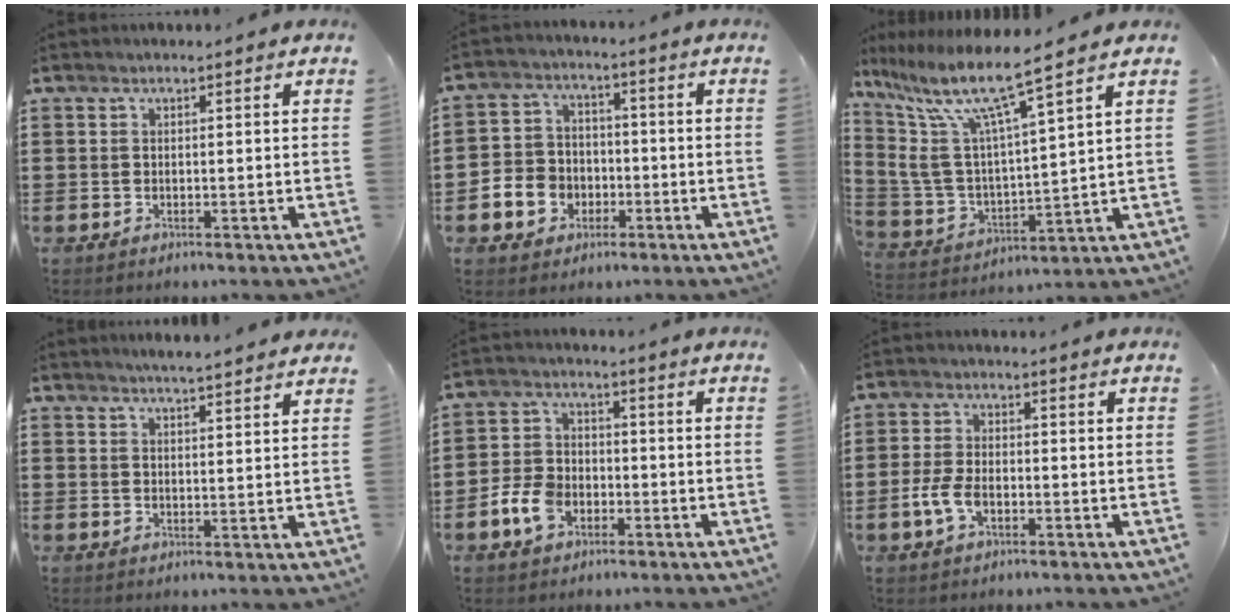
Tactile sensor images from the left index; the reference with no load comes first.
{"total": 5.8, "force": [-2.2, 5.1, 1.7], "torque": [-0.057, 0.013, -0.045]}
{"total": 11.6, "force": [8.3, 1.6, 8.0], "torque": [-0.191, -0.053, 0.136]}
{"total": 2.8, "force": [2.8, -0.4, 0.5], "torque": [-0.017, -0.007, 0.051]}
{"total": 6.3, "force": [-2.8, 4.2, 3.7], "torque": [-0.091, 0.009, -0.057]}
{"total": 4.8, "force": [-1.7, 2.6, 3.6], "torque": [-0.089, -0.002, -0.036]}